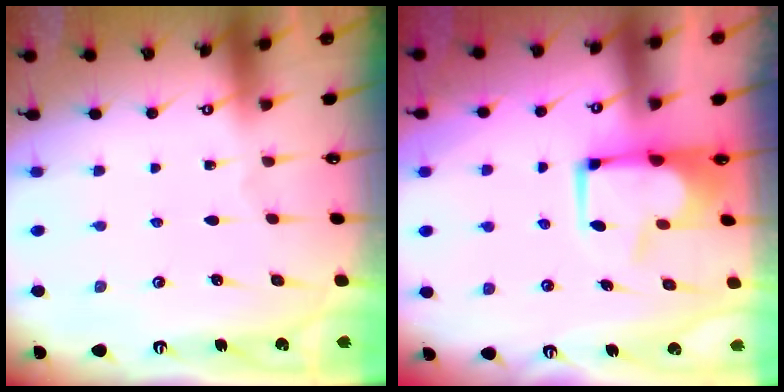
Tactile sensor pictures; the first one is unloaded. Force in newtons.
{"total": 5.9, "press": 5.8, "slide": 1.1}